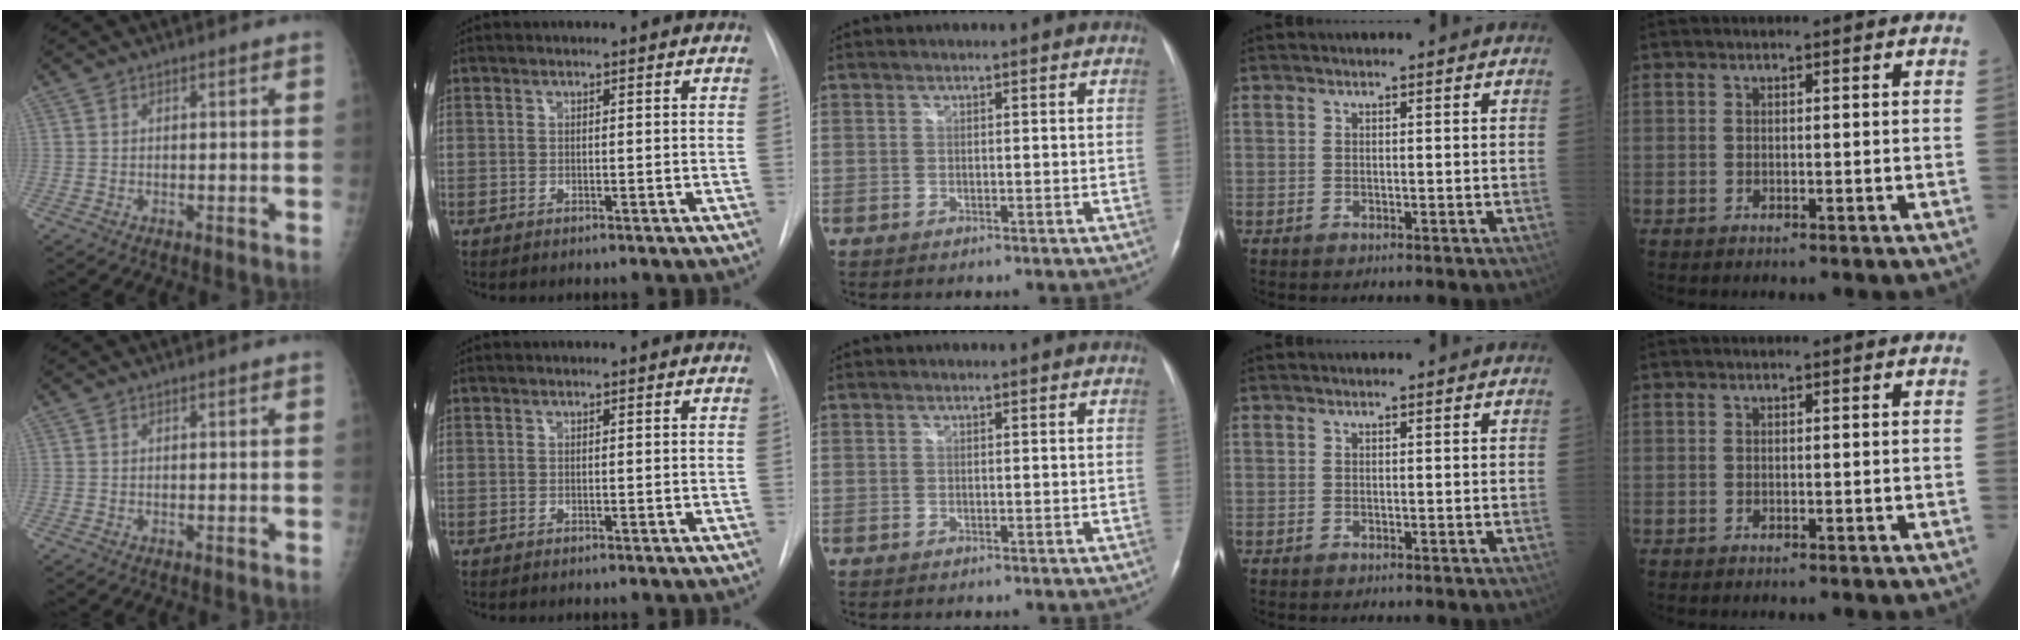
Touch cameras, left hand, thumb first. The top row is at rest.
{}